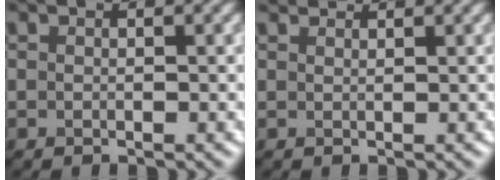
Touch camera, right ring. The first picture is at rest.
{"total": 2.2, "force": [2.1, 0.3, 0.6], "torque": [-0.012, 0.001, 0.027]}